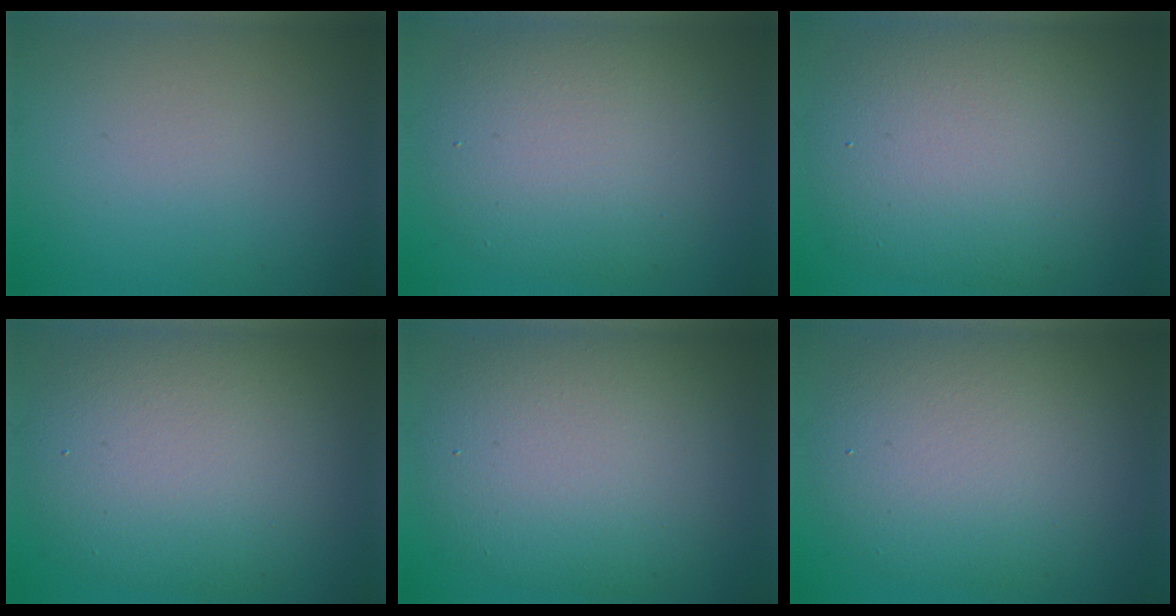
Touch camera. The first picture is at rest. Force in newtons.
{"total": 7.4, "press": 7.4, "slide": 0.3}
{"total": 10.4, "press": 10.3, "slide": 0.7}
{"total": 9.6, "press": 9.6, "slide": 0.6}
{"total": 9.4, "press": 9.4, "slide": 0.6}
{"total": 7.9, "press": 7.9, "slide": 0.4}